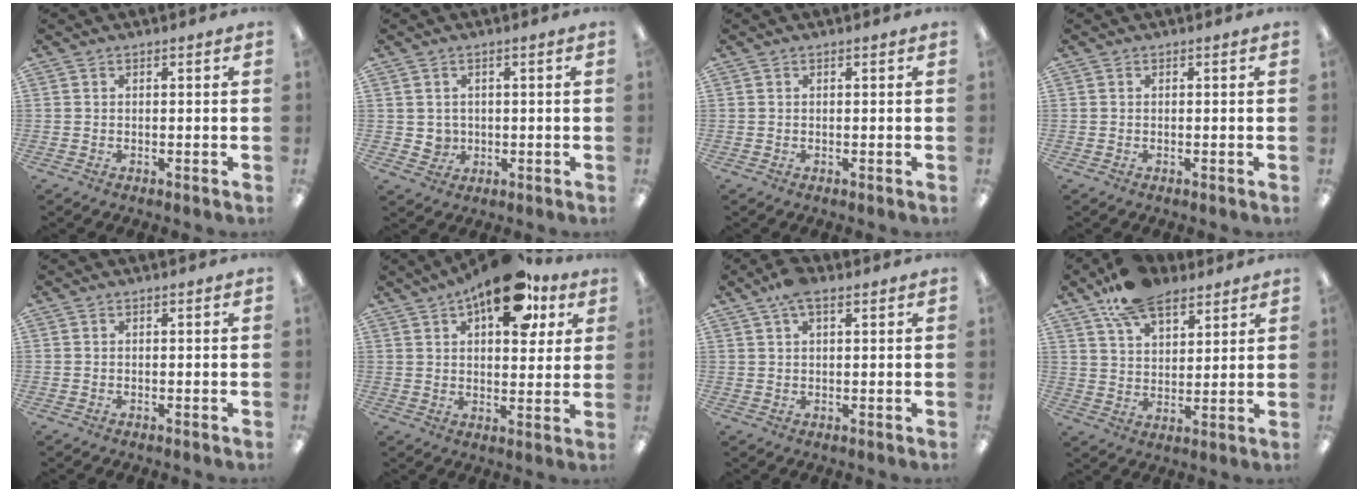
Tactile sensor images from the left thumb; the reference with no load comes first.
{"total": 3.1, "force": [0.7, 2.9, 0.7], "torque": [-0.009, 0.000, 0.013]}
{"total": 0.0}
{"total": 0.0}
{"total": 0.0}
{"total": 16.5, "force": [9.0, 7.5, 11.6], "torque": [-0.155, -0.036, 0.145]}
{"total": 5.4, "force": [3.0, 2.1, 3.9], "torque": [-0.083, 0.003, 0.054]}
{"total": 12.9, "force": [9.1, 6.4, 6.5], "torque": [-0.115, -0.037, 0.168]}